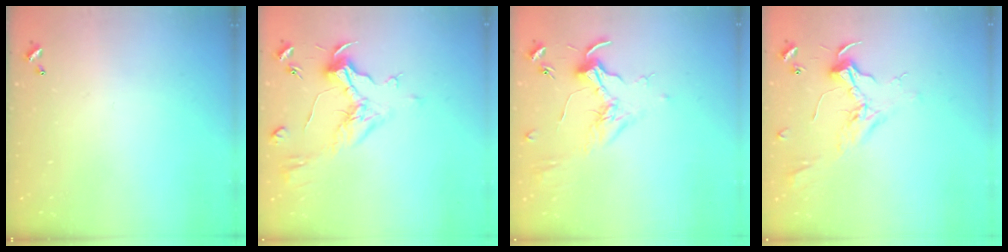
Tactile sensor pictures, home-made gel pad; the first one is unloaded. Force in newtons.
{"total": 1.0, "press": 0.2, "slide": 1.0}
{"total": 1.7, "press": 1.5, "slide": 0.7}
{"total": 2.3, "press": 2.2, "slide": 0.6}